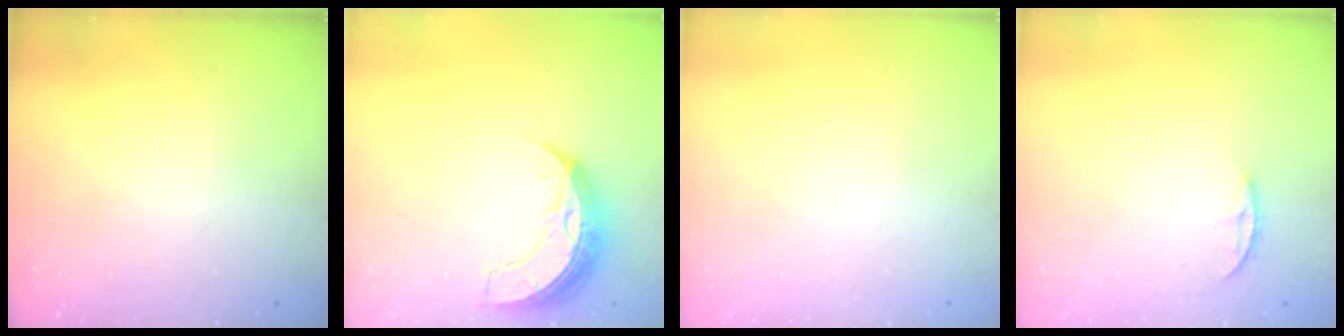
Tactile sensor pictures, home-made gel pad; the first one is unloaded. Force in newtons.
{"total": 9.8, "press": 9.8, "slide": 0.8}
{"total": 0.0}
{"total": 4.4, "press": 4.4, "slide": 0.5}